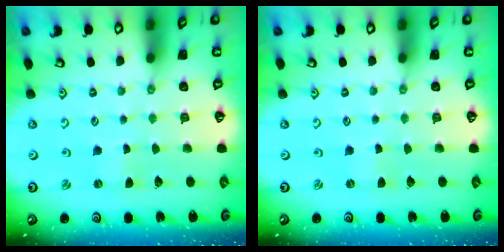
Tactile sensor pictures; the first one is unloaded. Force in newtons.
{"total": 0.0}